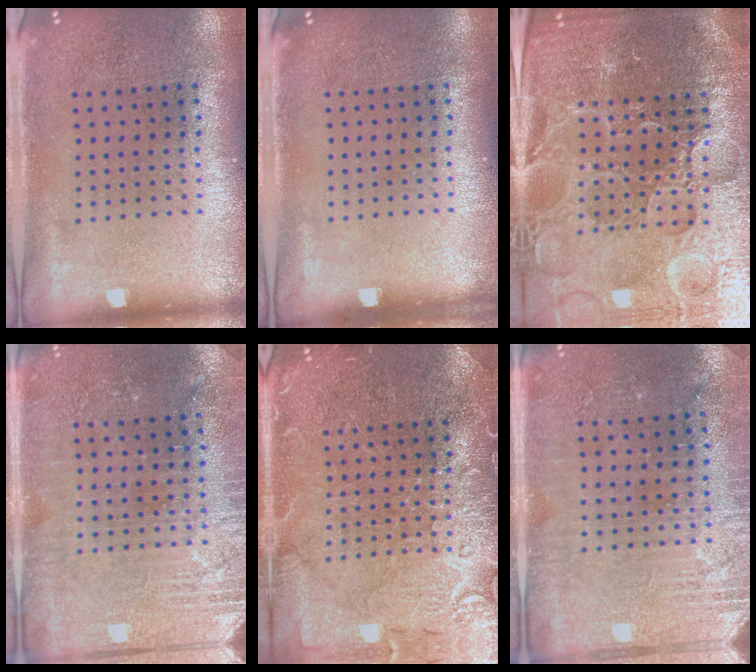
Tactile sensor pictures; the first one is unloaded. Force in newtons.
{"total": 0.0}
{"total": 5.6, "press": 5.1, "slide": 2.3}
{"total": 3.0, "press": 2.9, "slide": 0.5}
{"total": 4.8, "press": 4.7, "slide": 0.8}
{"total": 2.9, "press": 2.8, "slide": 0.4}